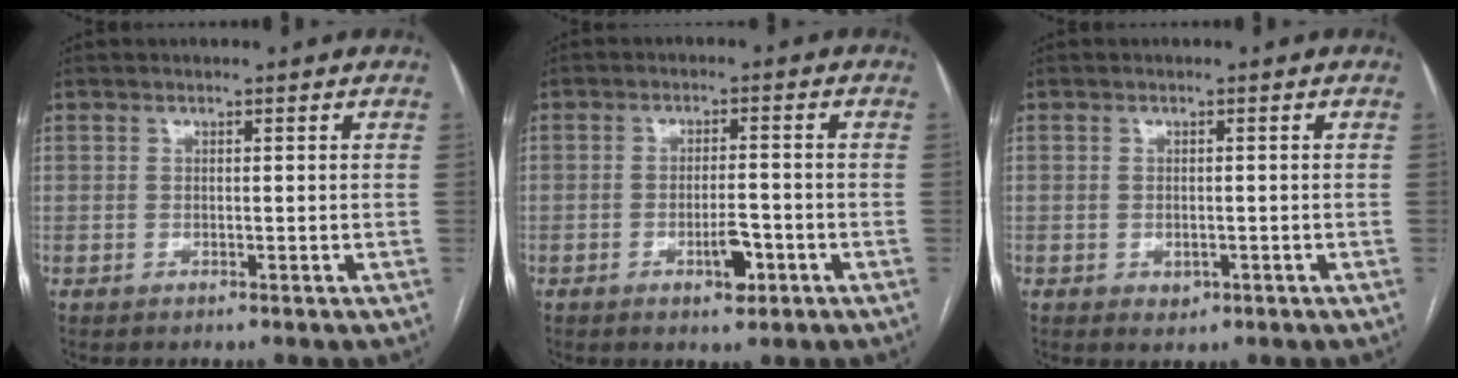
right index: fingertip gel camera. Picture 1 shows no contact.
{"total": 3.9, "force": [-1.8, 1.2, 3.3], "torque": [-0.059, 0.001, -0.025]}
{"total": 1.6, "force": [-0.7, 1.1, 0.9], "torque": [-0.010, 0.001, -0.002]}